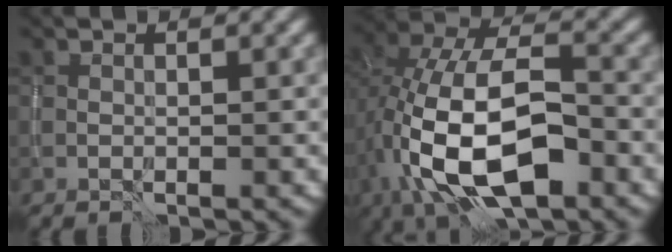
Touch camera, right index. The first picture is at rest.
{"total": 12.2, "force": [-3.6, 6.1, 9.9], "torque": [-0.192, 0.001, -0.073]}